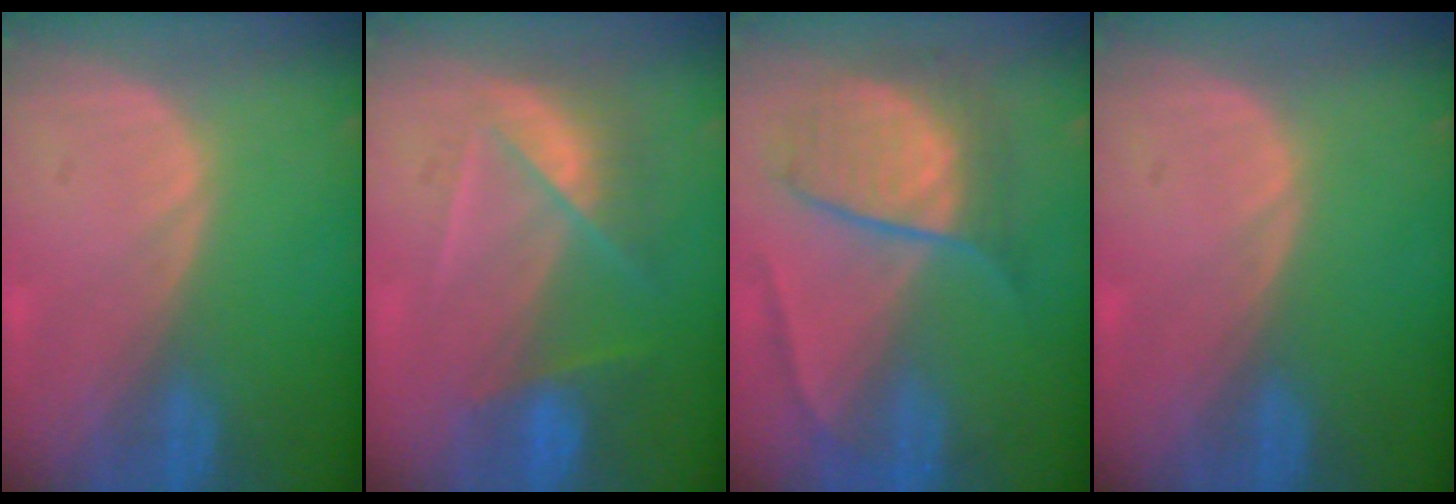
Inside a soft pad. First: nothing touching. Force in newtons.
{"total": 7.4, "press": 6.5, "slide": 3.5}
{"total": 7.9, "press": 7.9, "slide": 0.6}
{"total": 0.0}